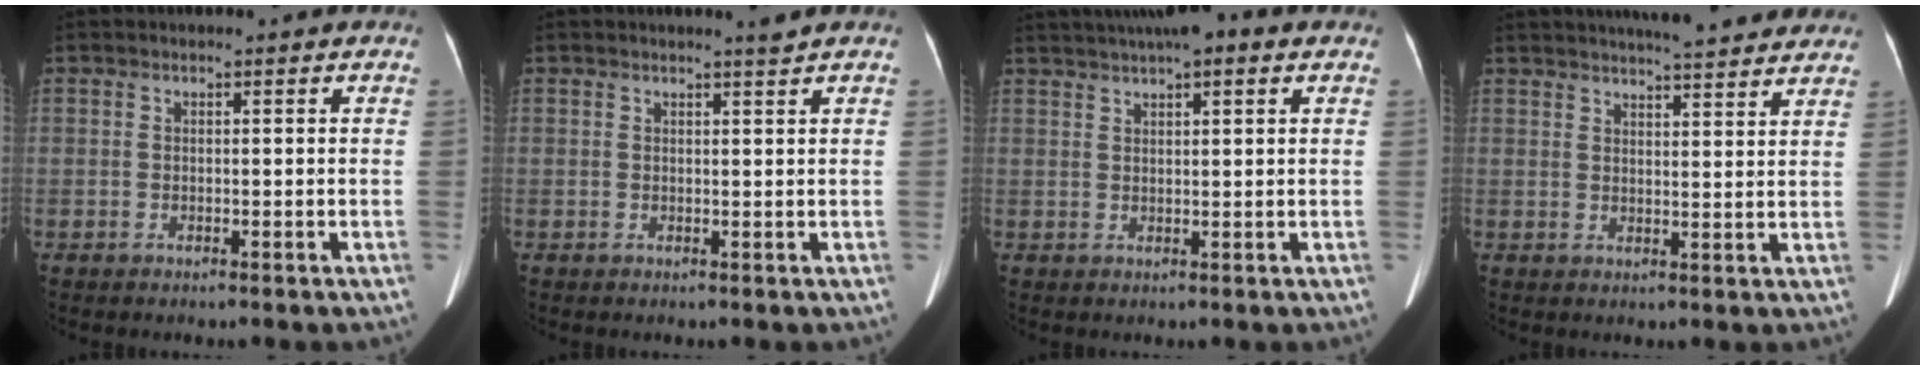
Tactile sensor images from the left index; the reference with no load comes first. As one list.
[{"total": 1.1, "force": [0.9, -0.5, 0.2], "torque": [-0.016, -0.012, 0.020]}, {"total": 10.1, "force": [7.2, 1.8, 6.9], "torque": [-0.112, 0.042, 0.105]}, {"total": 14.5, "force": [12.9, 1.8, 6.4], "torque": [-0.086, 0.021, 0.160]}]